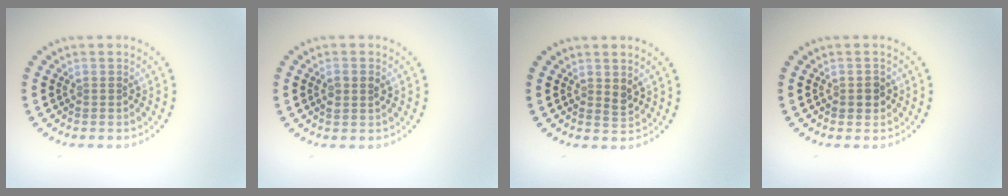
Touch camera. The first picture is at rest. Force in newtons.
{"total": 1.5, "press": 1.4, "slide": 0.3}
{"total": 1.1, "press": 1.0, "slide": 0.4}
{"total": 1.4, "press": 1.4, "slide": 0.3}